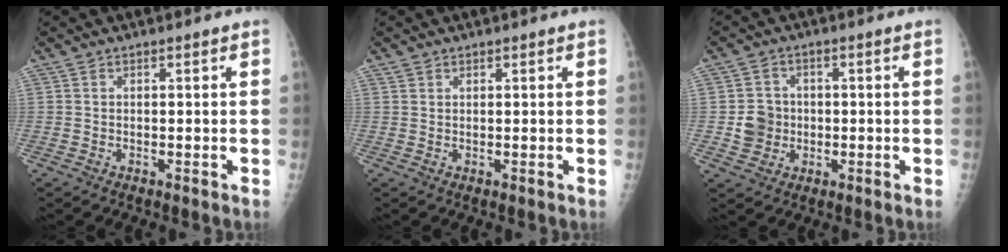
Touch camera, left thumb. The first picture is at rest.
{"total": 0.8, "force": [0.5, 0.6, 0.1], "torque": [0.007, -0.002, 0.007]}
{"total": 5.1, "force": [-0.6, 4.8, 1.6], "torque": [-0.006, 0.007, -0.010]}